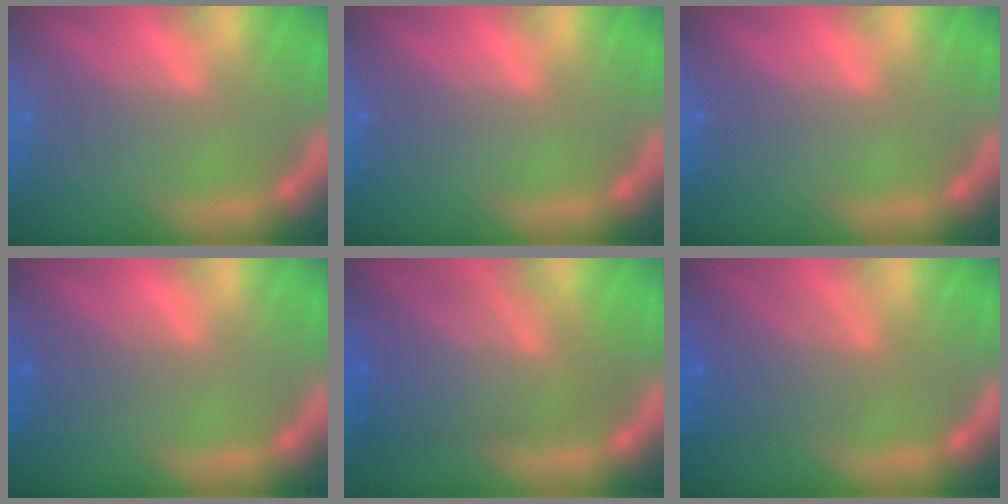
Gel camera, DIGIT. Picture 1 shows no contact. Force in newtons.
{"total": 0.0}
{"total": 0.0}
{"total": 1.9}
{"total": 8.5}
{"total": 5.1}